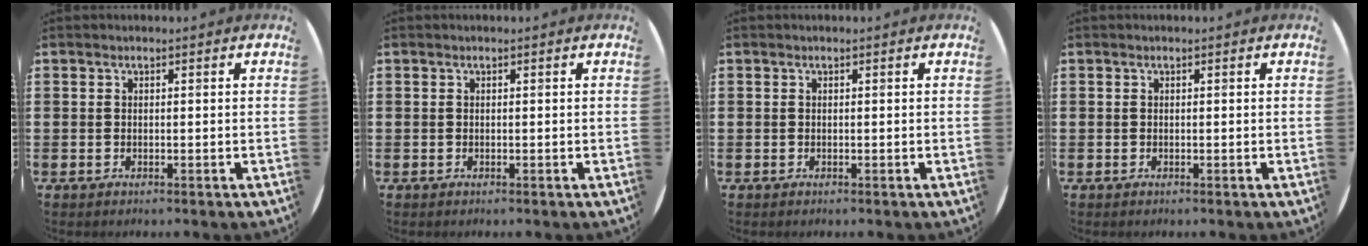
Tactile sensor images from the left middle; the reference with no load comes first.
{"total": 0.0}
{"total": 0.0}
{"total": 0.0}